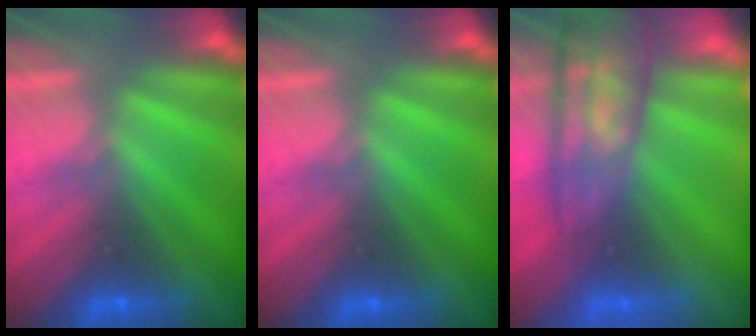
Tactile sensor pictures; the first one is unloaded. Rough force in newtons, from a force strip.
{"total": 0.0}
{"total": 7.2}